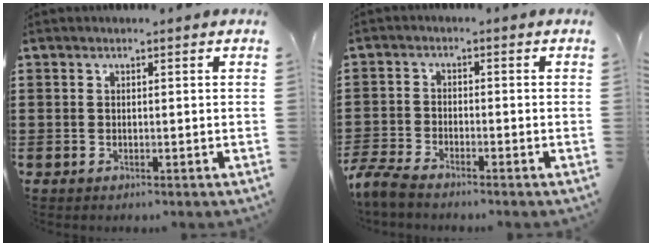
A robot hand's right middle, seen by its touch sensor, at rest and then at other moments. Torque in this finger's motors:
{"motor_torque": [2.13, 0.01, 0.31, 0.08]}